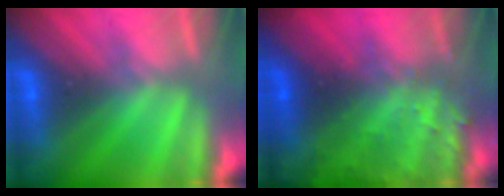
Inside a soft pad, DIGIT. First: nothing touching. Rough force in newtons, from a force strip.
{"total": 7.7}